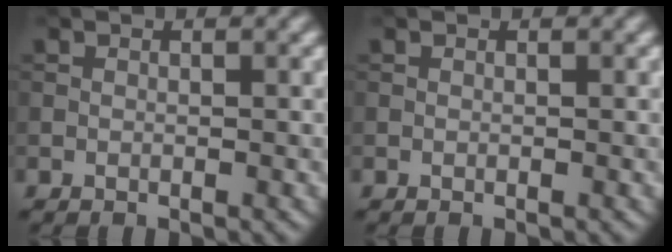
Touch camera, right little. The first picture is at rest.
{"total": 0.0}